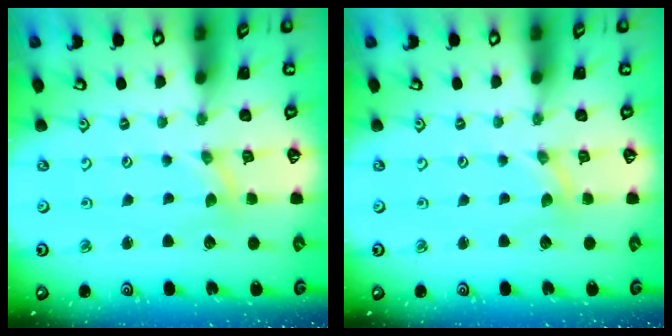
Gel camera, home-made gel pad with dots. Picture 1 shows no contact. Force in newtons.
{"total": 0.0}